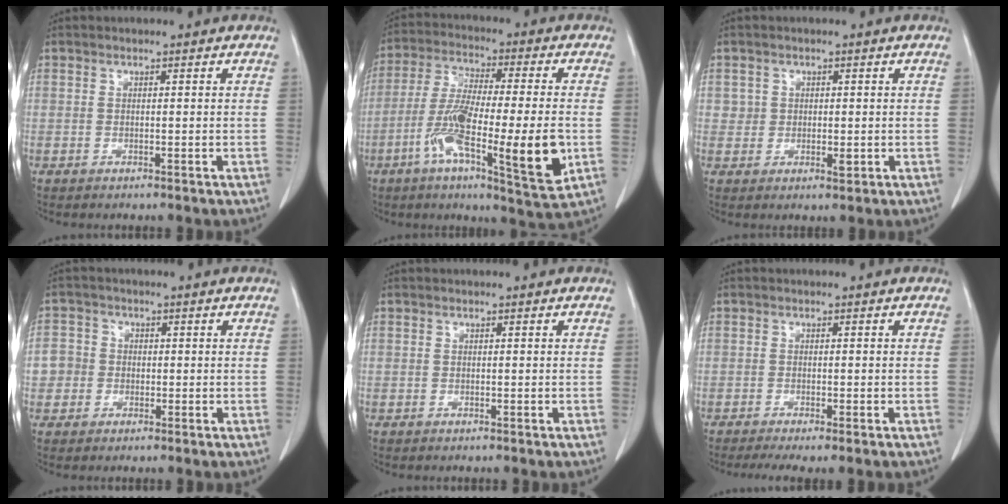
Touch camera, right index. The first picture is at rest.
{"total": 17.6, "force": [-4.8, 2.0, 16.8], "torque": [-0.285, -0.017, -0.078]}
{"total": 2.4, "force": [0.3, 2.1, 1.2], "torque": [-0.012, -0.002, 0.004]}
{"total": 3.9, "force": [-0.4, 3.8, 0.5], "torque": [-0.001, 0.015, -0.012]}
{"total": 0.0}
{"total": 3.4, "force": [-2.2, 0.4, 2.6], "torque": [-0.040, -0.012, -0.035]}